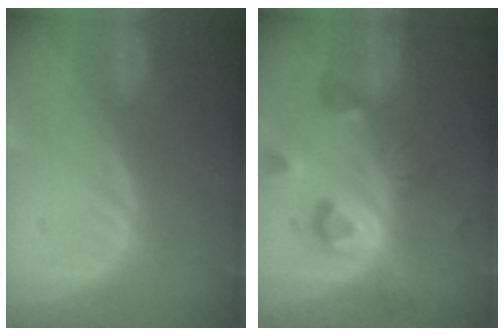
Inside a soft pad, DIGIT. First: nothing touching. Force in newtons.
{"total": 7.7, "press": 7.5, "slide": 1.8}